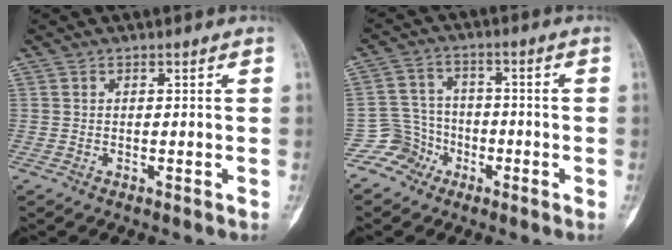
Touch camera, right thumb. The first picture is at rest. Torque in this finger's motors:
{"motor_torque": [0.26, 0.00, -0.17, -0.39, -0.12]}